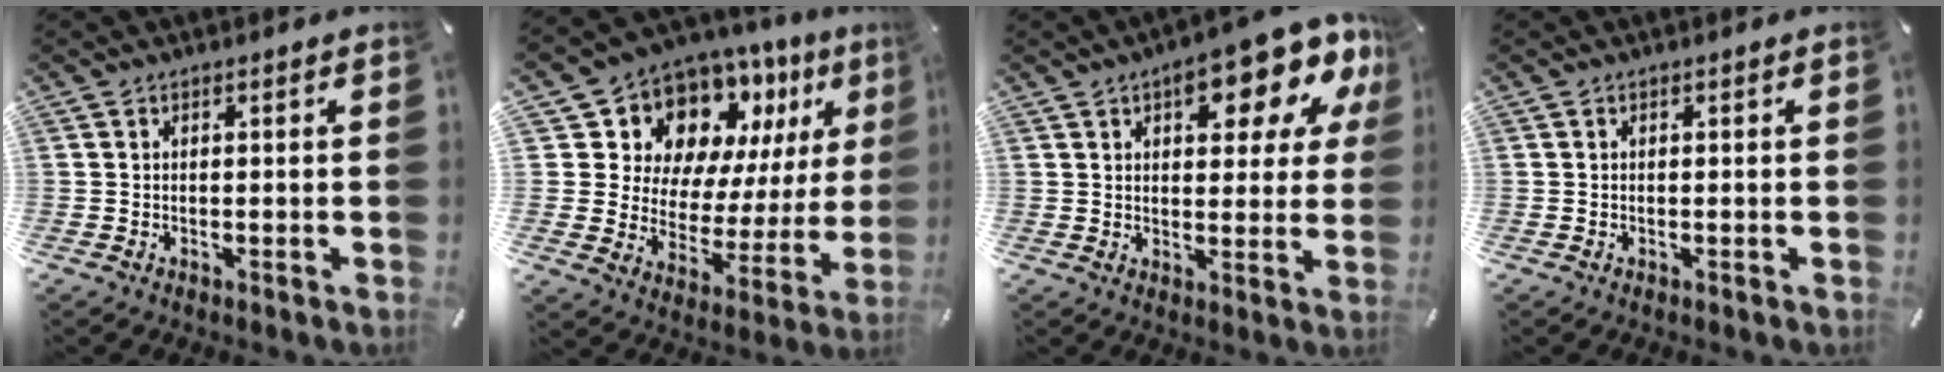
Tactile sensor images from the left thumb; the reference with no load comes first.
{"total": 11.7, "force": [9.0, 7.3, 2.1], "torque": [-0.045, -0.100, 0.160]}
{"total": 16.1, "force": [8.7, 7.0, 11.6], "torque": [-0.147, -0.048, 0.141]}
{"total": 0.0}